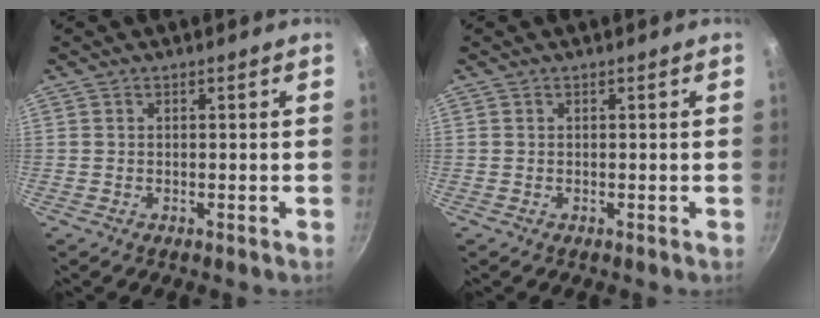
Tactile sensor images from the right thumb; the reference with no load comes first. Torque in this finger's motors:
{"motor_torque": [0.00, 0.00, -0.03, 0.02, 0.00]}